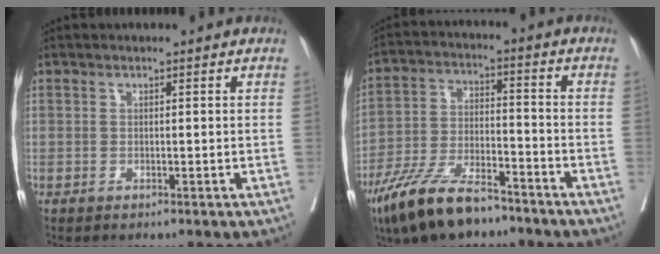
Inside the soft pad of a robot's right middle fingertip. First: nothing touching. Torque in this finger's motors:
{"motor_torque": [1.08, -1.06, 0.20, 0.14]}